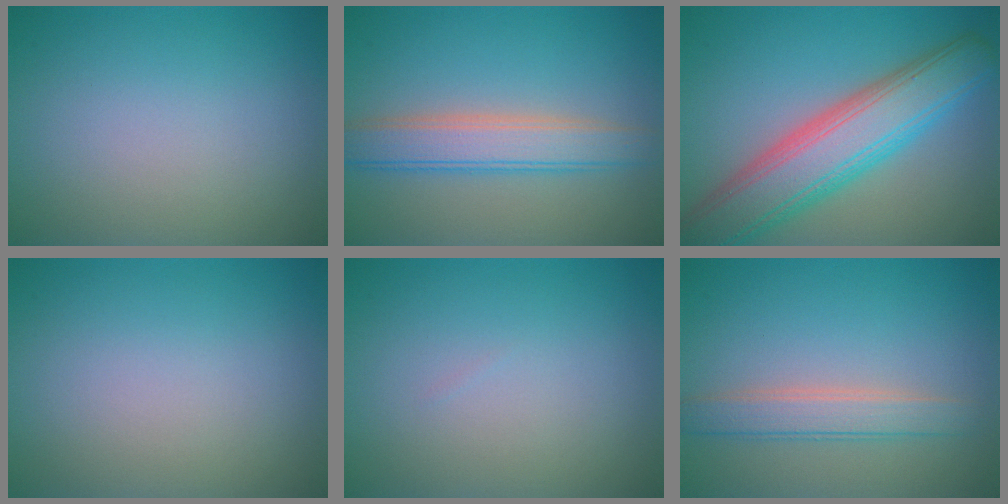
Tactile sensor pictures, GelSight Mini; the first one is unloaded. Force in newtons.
{"total": 4.4, "press": 4.4, "slide": 0.3}
{"total": 8.8, "press": 8.8, "slide": 0.5}
{"total": 0.0}
{"total": 0.0}
{"total": 2.8, "press": 2.8, "slide": 0.3}